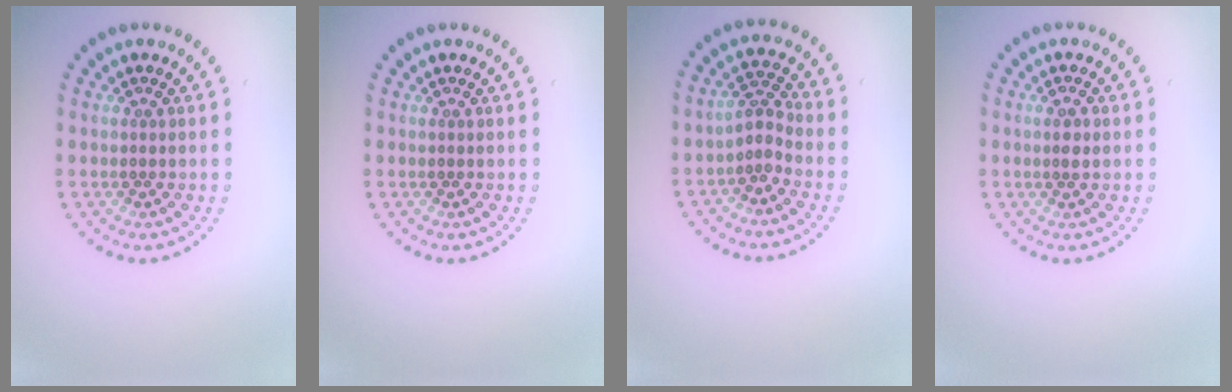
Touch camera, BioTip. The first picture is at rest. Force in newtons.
{"total": 0.0}
{"total": 2.1, "press": 1.5, "slide": 1.4}
{"total": 1.3, "press": 1.2, "slide": 0.6}